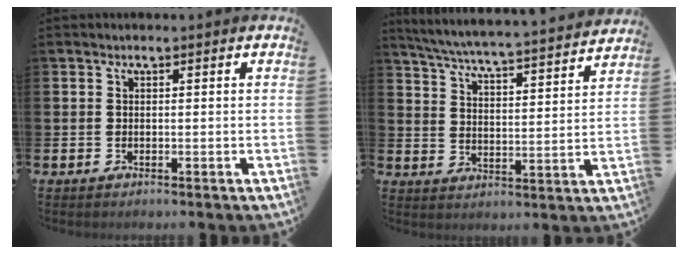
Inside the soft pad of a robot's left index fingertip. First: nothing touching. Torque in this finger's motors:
{"motor_torque": [0.90, -1.24, 0.46, 0.16]}